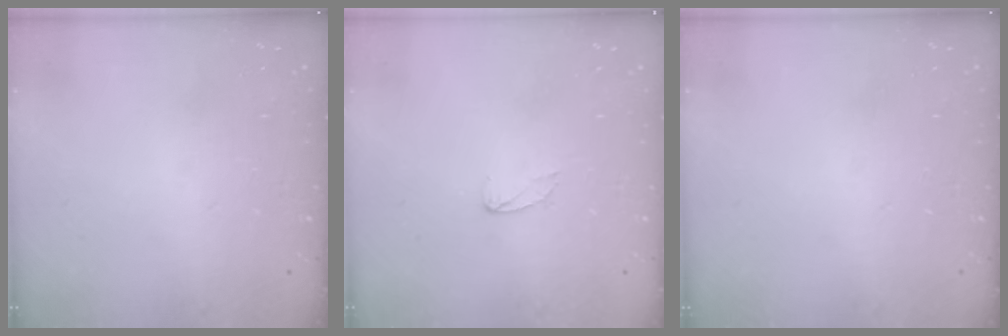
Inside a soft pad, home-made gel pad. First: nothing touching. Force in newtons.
{"total": 4.0, "press": 4.0, "slide": 0.4}
{"total": 0.0}